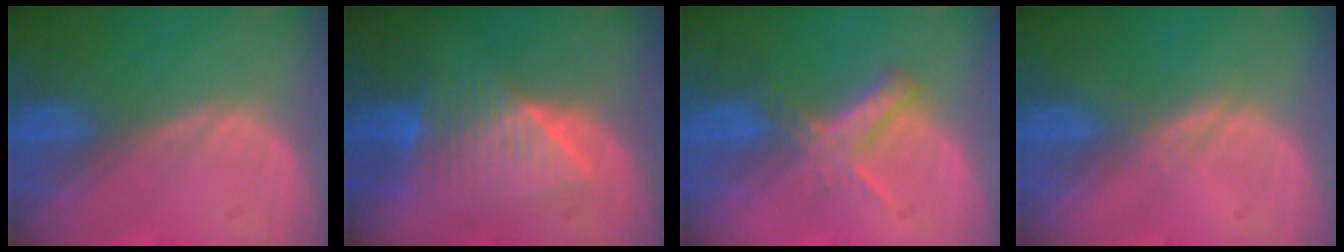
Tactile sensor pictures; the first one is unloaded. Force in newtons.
{"total": 7.1, "press": 7.0, "slide": 1.1}
{"total": 5.8, "press": 5.3, "slide": 2.4}
{"total": 1.1, "press": 1.1, "slide": 0.1}